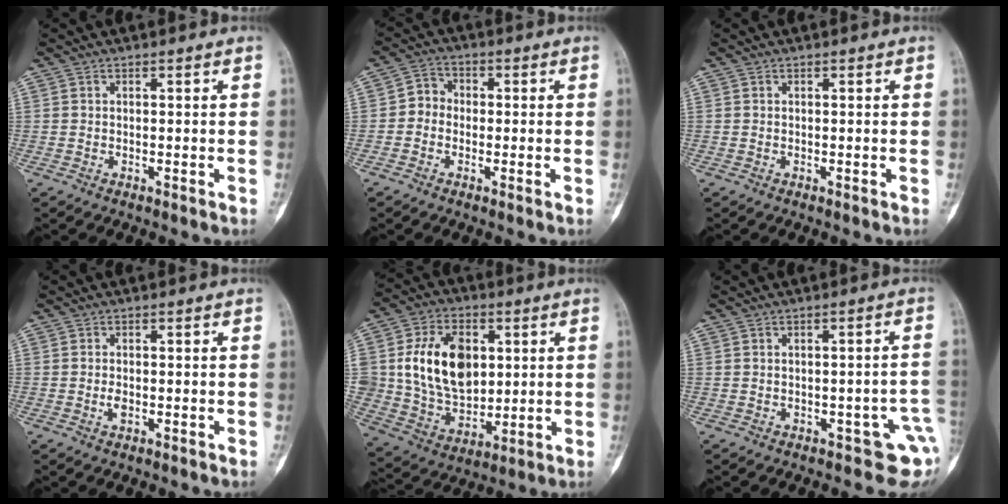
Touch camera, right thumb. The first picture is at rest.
{"total": 4.0, "force": [-0.8, 3.5, 1.7], "torque": [-0.006, 0.013, -0.029]}
{"total": 0.0}
{"total": 1.3, "force": [-0.3, 0.8, 1.0], "torque": [-0.018, 0.000, -0.006]}
{"total": 17.6, "force": [3.3, 12.3, 12.1], "torque": [-0.172, -0.010, 0.070]}
{"total": 6.5, "force": [-2.3, 3.1, 5.2], "torque": [-0.034, 0.014, -0.023]}